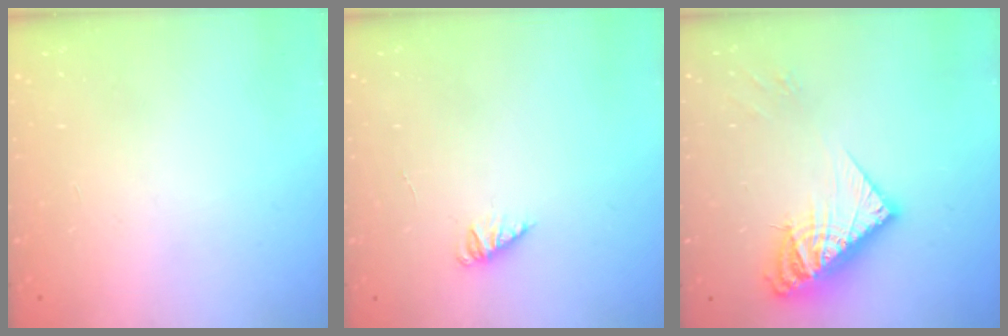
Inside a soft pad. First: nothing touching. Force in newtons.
{"total": 1.1, "press": 1.1, "slide": 0.2}
{"total": 14.7, "press": 14.7, "slide": 1.3}